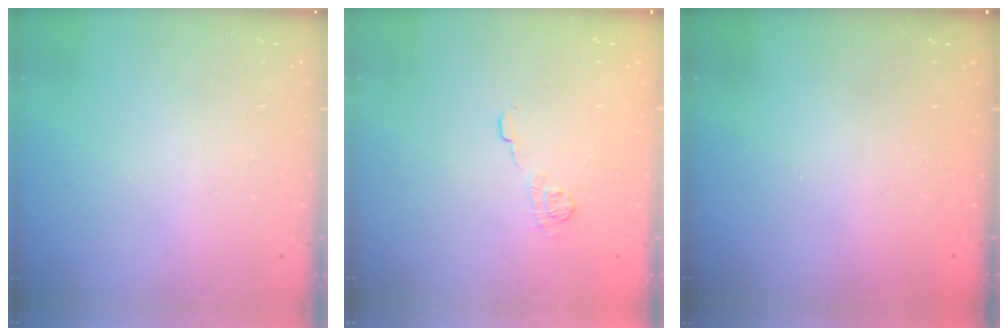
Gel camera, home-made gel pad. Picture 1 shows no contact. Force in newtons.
{"total": 9.2, "press": 9.2, "slide": 0.8}
{"total": 2.3, "press": 2.2, "slide": 0.8}